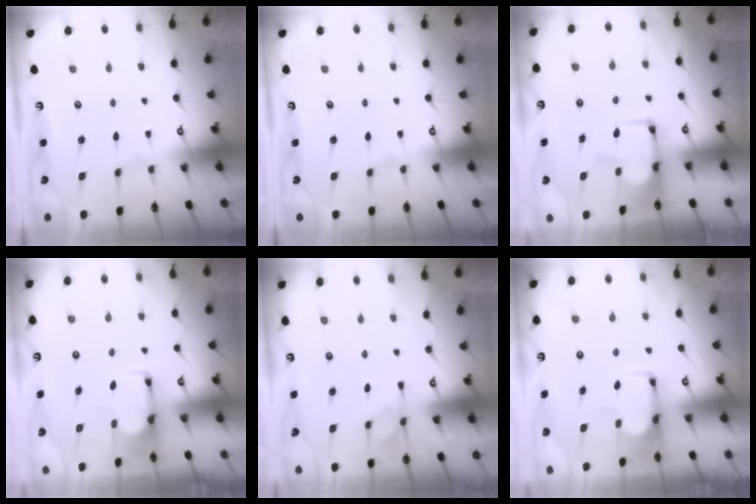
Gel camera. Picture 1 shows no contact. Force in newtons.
{"total": 0.0}
{"total": 6.3, "press": 6.2, "slide": 1.2}
{"total": 1.8, "press": 1.6, "slide": 0.8}
{"total": 2.9, "press": 2.6, "slide": 1.4}
{"total": 3.5, "press": 3.5, "slide": 0.2}